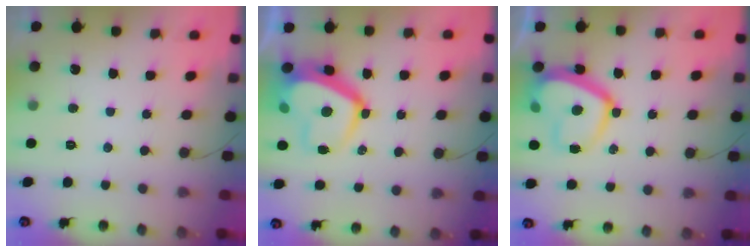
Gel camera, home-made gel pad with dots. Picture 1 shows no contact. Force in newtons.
{"total": 12.7, "press": 12.6, "slide": 1.1}
{"total": 13.9, "press": 13.8, "slide": 1.1}